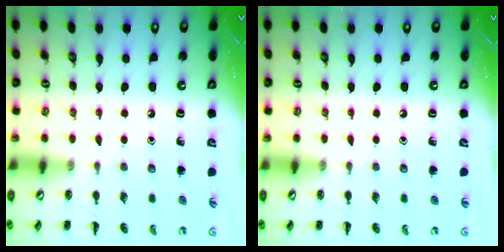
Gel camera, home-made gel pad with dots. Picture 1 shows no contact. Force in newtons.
{"total": 0.0}